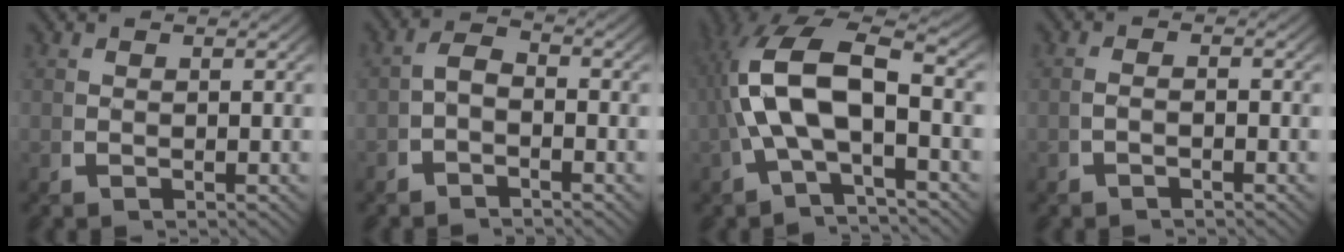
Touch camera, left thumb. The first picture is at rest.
{"total": 2.5, "force": [-1.2, 1.6, 1.5], "torque": [-0.023, -0.005, -0.024]}
{"total": 10.8, "force": [-0.1, 6.2, 8.8], "torque": [-0.193, -0.021, 0.004]}
{"total": 1.1, "force": [-1.0, 0.1, 0.4], "torque": [-0.009, 0.001, -0.018]}